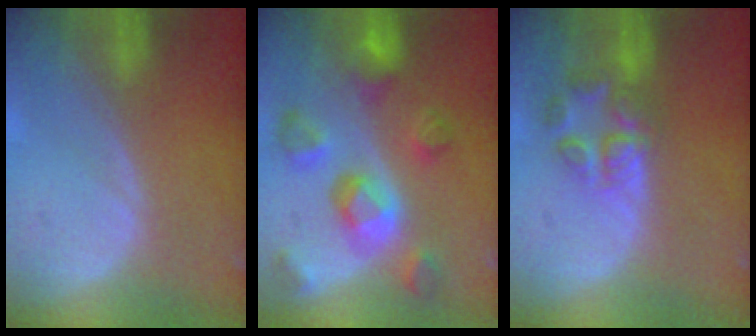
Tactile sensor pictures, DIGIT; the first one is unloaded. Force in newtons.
{"total": 9.8, "press": 8.8, "slide": 4.4}
{"total": 5.8, "press": 5.8, "slide": 0.5}